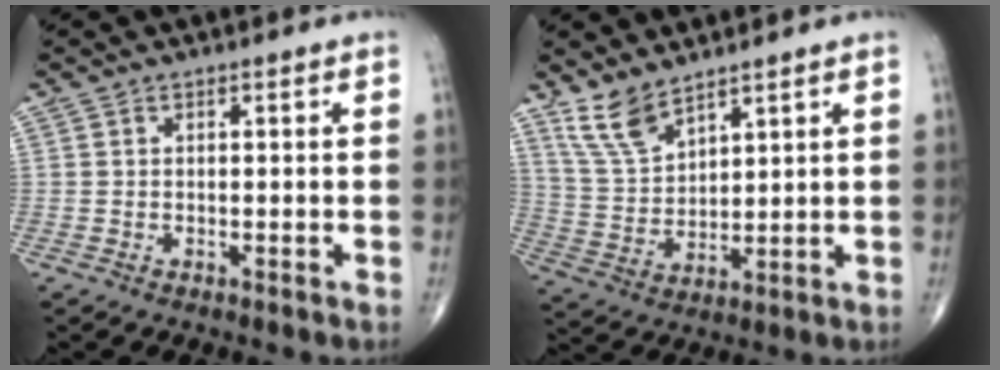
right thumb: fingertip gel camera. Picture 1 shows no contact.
{"total": 7.8, "force": [6.1, 2.8, 4.0], "torque": [-0.075, -0.034, 0.137]}